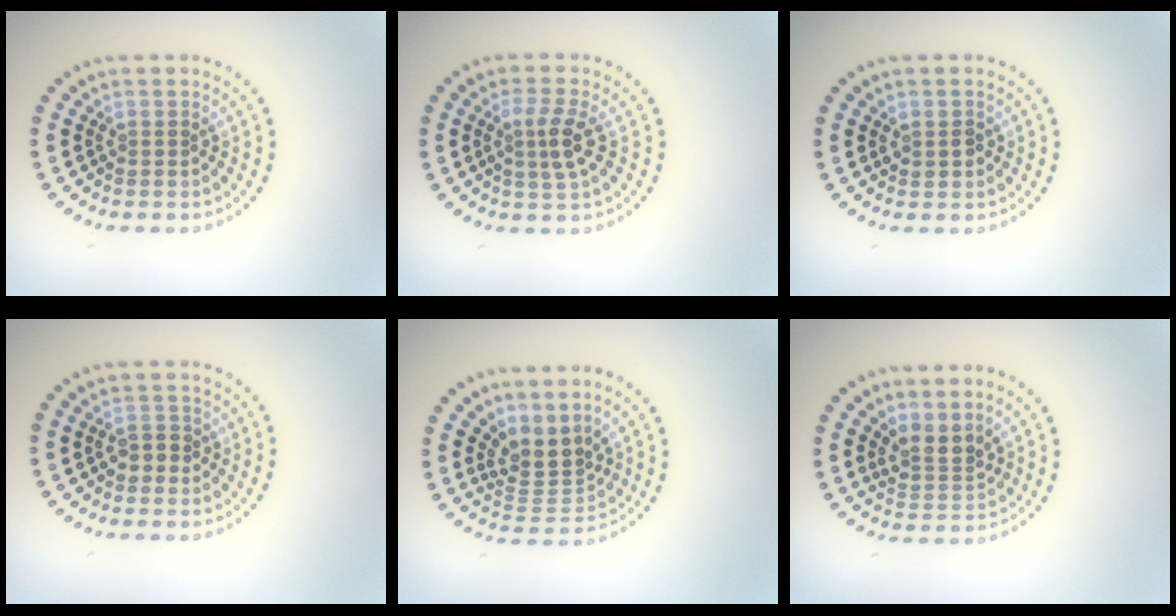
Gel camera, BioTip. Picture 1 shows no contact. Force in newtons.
{"total": 2.6, "press": 2.4, "slide": 1.0}
{"total": 1.3, "press": 1.2, "slide": 0.3}
{"total": 1.9, "press": 1.7, "slide": 0.7}
{"total": 3.4, "press": 2.5, "slide": 2.3}
{"total": 2.6, "press": 1.8, "slide": 1.9}